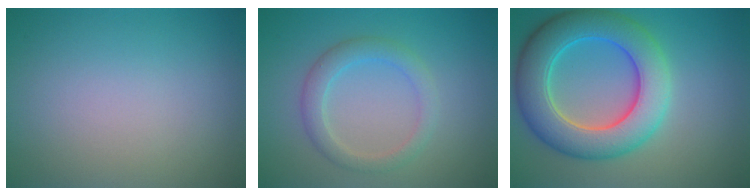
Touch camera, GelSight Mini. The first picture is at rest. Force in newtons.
{"total": 2.7, "press": 2.7, "slide": 0.3}
{"total": 8.6, "press": 8.6, "slide": 0.3}